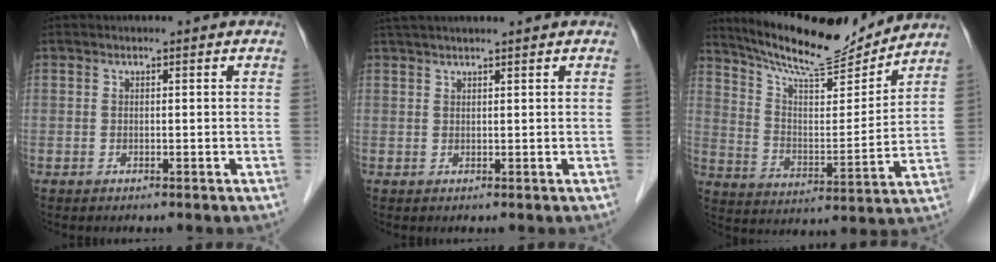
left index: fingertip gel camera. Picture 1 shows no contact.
{"total": 5.3, "force": [4.4, -0.3, 3.0], "torque": [-0.044, 0.031, 0.073]}
{"total": 14.9, "force": [14.0, 1.3, 4.7], "torque": [-0.089, -0.015, 0.232]}